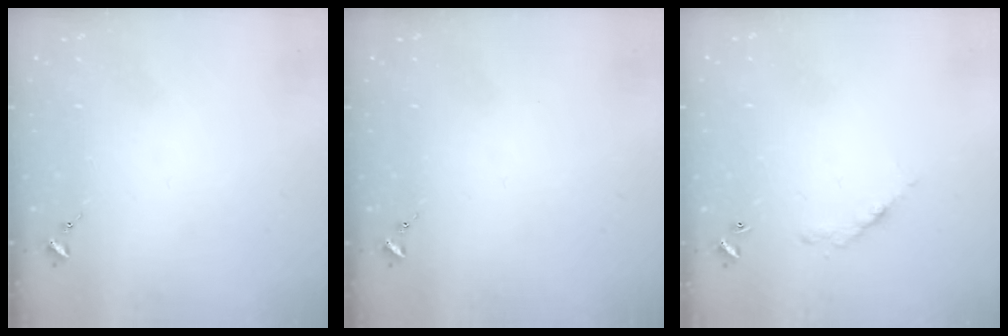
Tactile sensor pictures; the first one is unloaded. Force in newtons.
{"total": 0.0}
{"total": 5.1, "press": 5.1, "slide": 0.4}